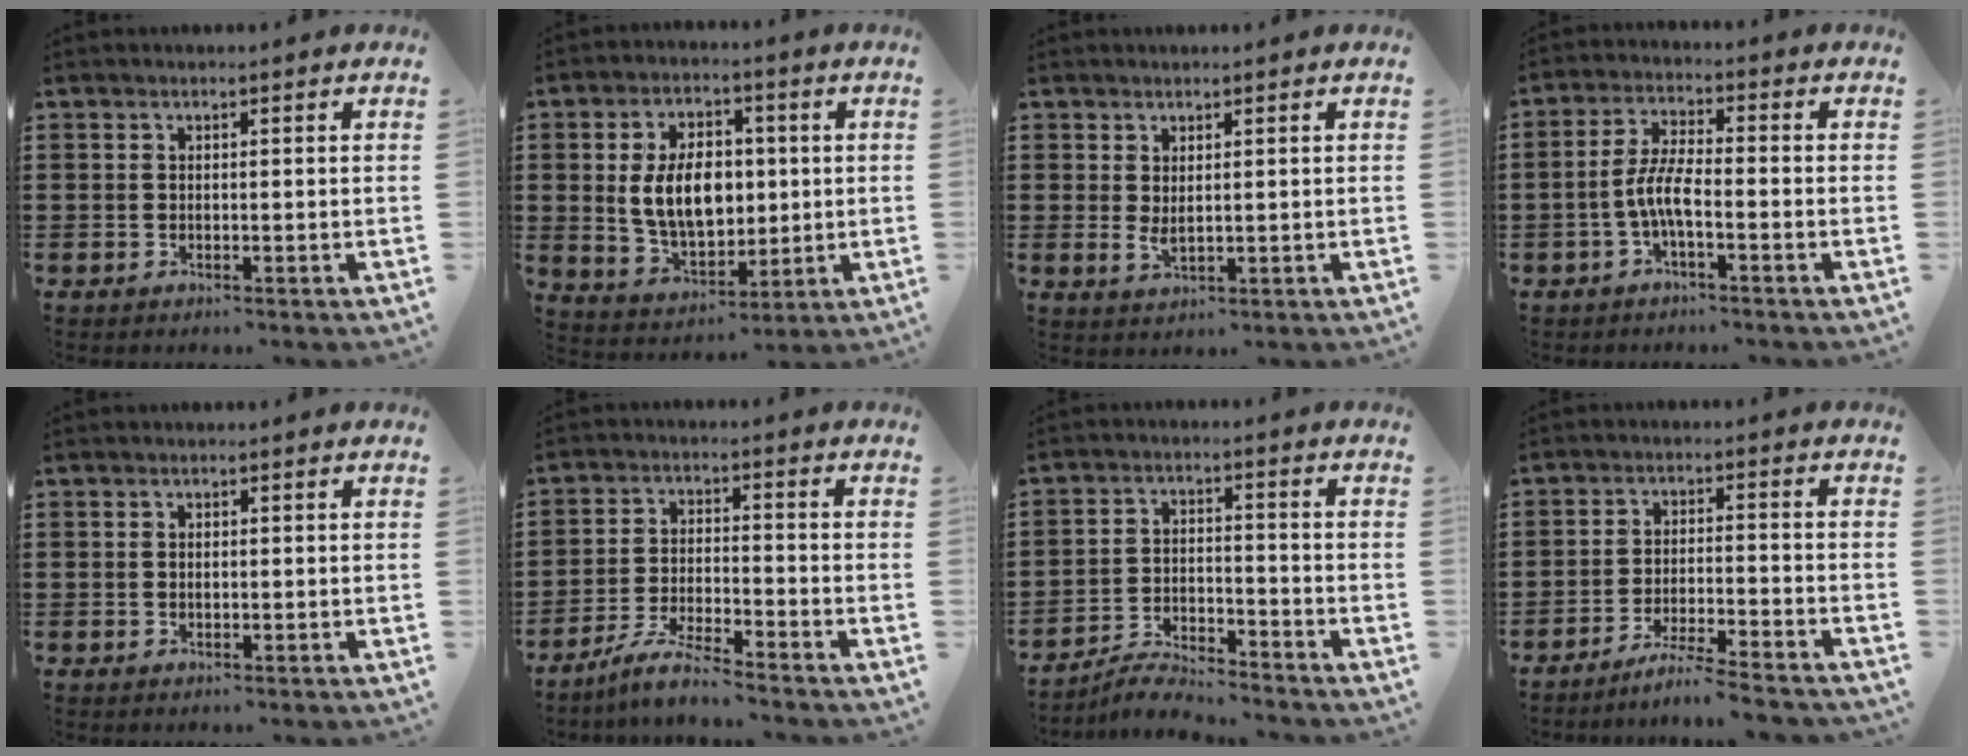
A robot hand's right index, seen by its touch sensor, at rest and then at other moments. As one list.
[{"total": 9.7, "force": [1.0, 6.3, 7.3], "torque": [-0.152, 0.008, 0.014]}, {"total": 2.0, "force": [0.9, 0.8, 1.6], "torque": [-0.032, 0.002, 0.017]}, {"total": 5.6, "force": [-1.9, 1.3, 5.1], "torque": [-0.123, -0.010, -0.045]}, {"total": 0.8, "force": [0.2, 0.4, 0.7], "torque": [-0.014, 0.003, 0.002]}, {"total": 5.4, "force": [-4.9, 0.0, 2.2], "torque": [-0.050, -0.007, -0.095]}, {"total": 4.8, "force": [-4.7, 0.2, 0.8], "torque": [-0.024, 0.004, -0.096]}, {"total": 4.9, "force": [-4.5, -0.6, 1.7], "torque": [-0.036, -0.011, -0.089]}]